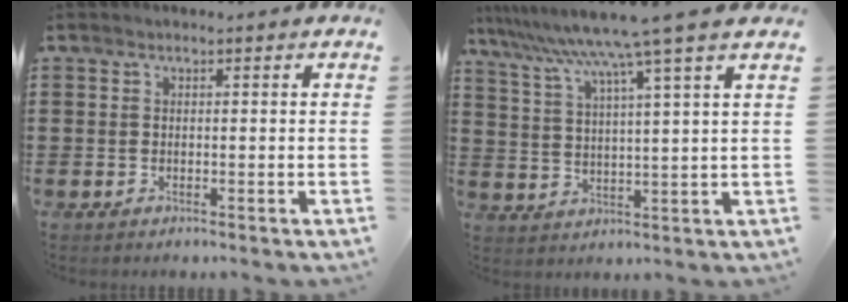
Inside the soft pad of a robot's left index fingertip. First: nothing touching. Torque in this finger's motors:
{"motor_torque": [1.11, -1.03, 1.05, 0.21]}